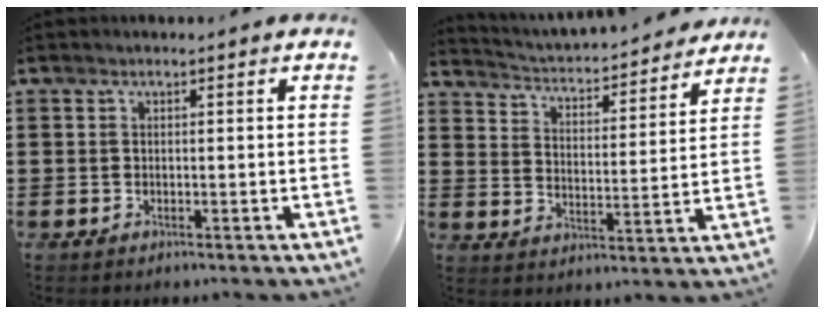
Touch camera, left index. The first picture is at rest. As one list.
[{"total": 3.0, "force": [3.0, -0.1, 0.3], "torque": [-0.025, -0.034, 0.041]}]